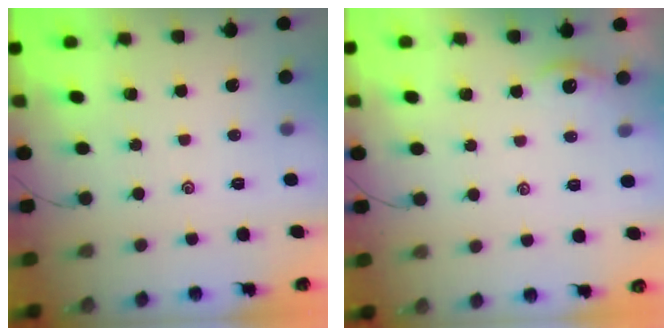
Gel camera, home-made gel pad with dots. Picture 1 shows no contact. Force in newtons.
{"total": 2.7, "press": 2.7, "slide": 0.3}